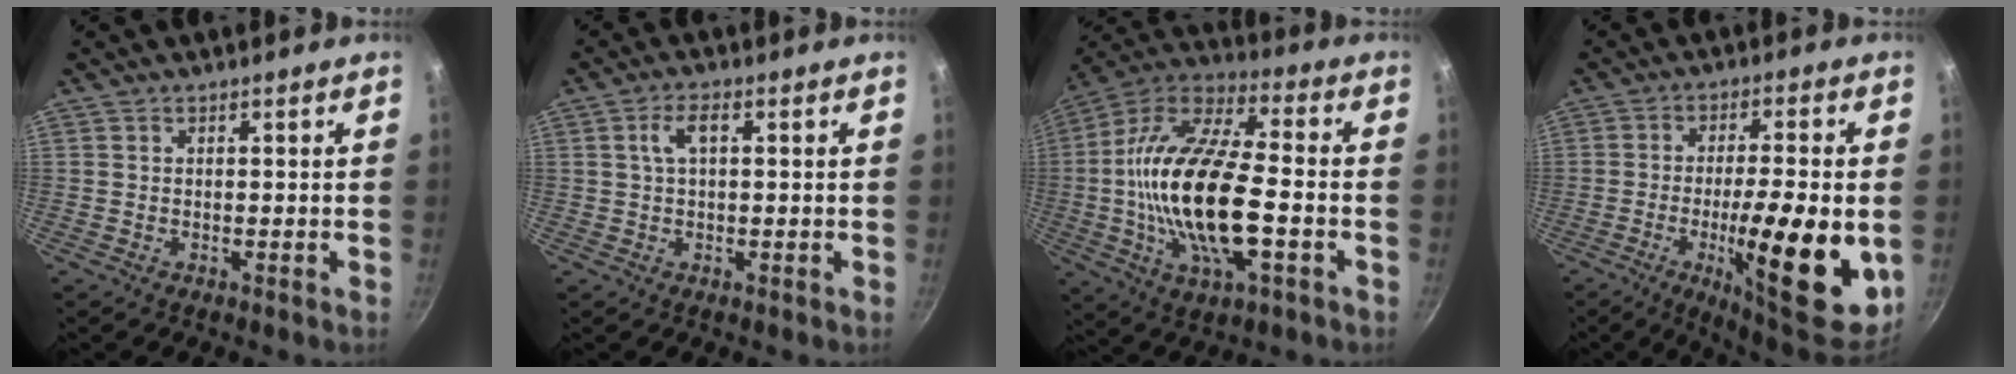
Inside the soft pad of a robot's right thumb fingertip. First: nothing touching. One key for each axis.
{"total": 3.8, "fx": 0.9, "fy": 1.7, "fz": 3.3, "tx": -0.067, "ty": 0.010, "tz": 0.017}
{"total": 23.8, "fx": -3.3, "fy": 9.7, "fz": 21.5, "tx": -0.417, "ty": 0.023, "tz": -0.075}
{"total": 20.5, "fx": -4.4, "fy": 5.4, "fz": 19.3, "tx": -0.269, "ty": 0.003, "tz": -0.062}